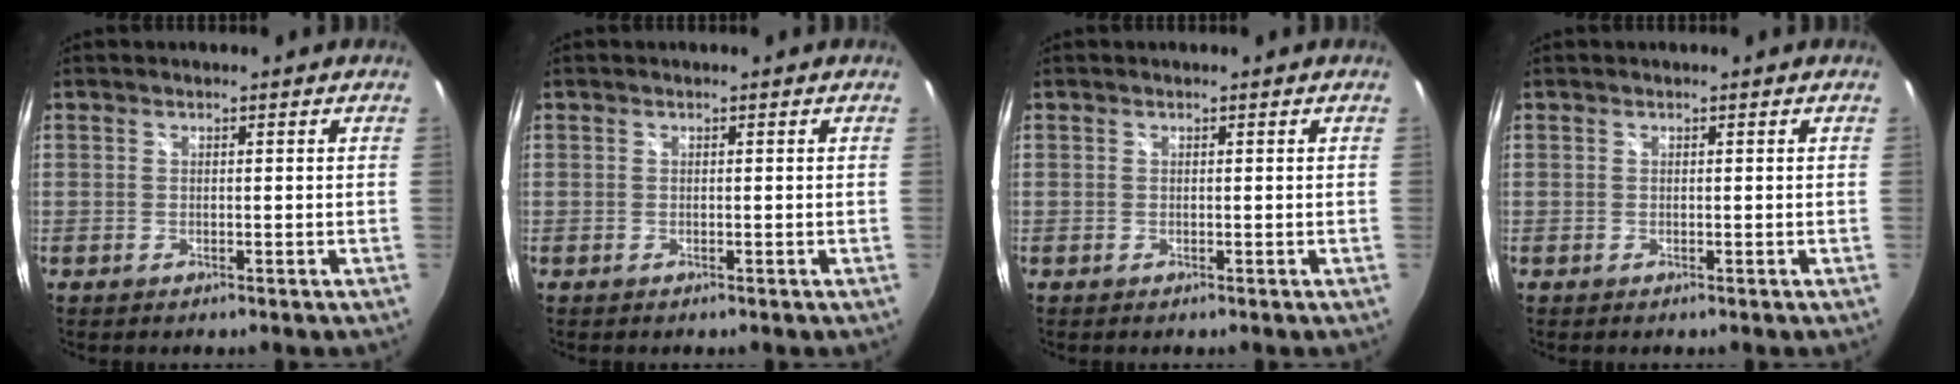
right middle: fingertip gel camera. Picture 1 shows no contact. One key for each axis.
{"total": 0.0}
{"total": 0.0}
{"total": 0.0}